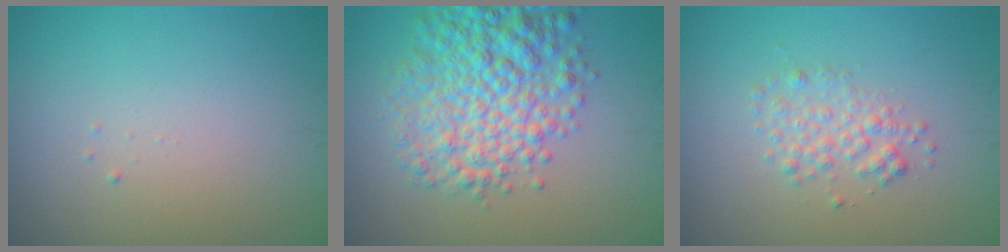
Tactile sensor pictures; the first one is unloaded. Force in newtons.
{"total": 7.1, "press": 7.1, "slide": 0.2}
{"total": 2.1, "press": 2.1, "slide": 0.1}